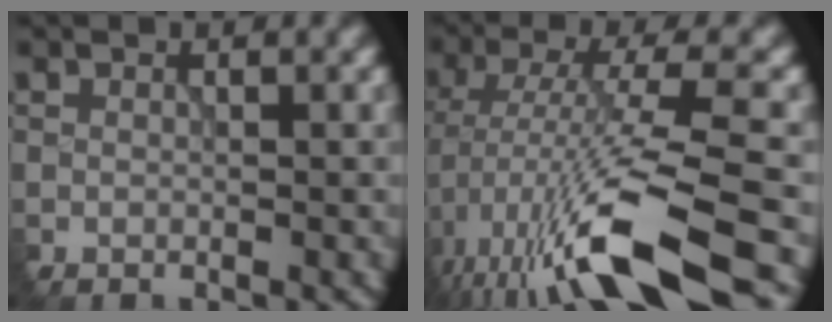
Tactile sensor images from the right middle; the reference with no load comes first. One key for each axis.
{"total": 11.3, "fx": -4.7, "fy": 2.2, "fz": 10.0, "tx": -0.181, "ty": -0.002, "tz": -0.079}